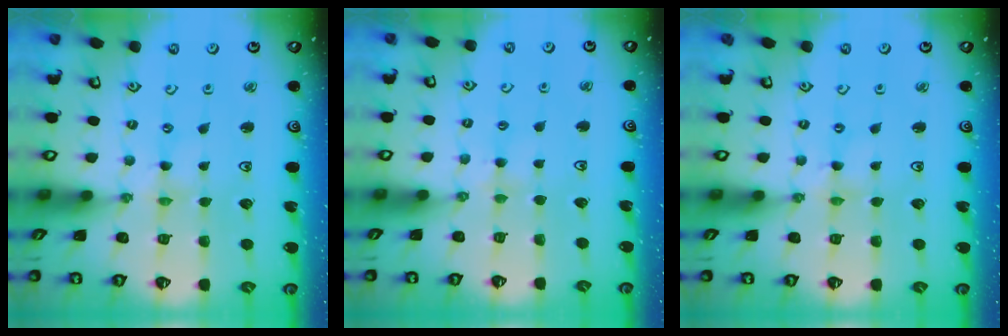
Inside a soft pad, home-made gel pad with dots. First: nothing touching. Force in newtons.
{"total": 4.0, "press": 4.0, "slide": 0.6}
{"total": 0.0}